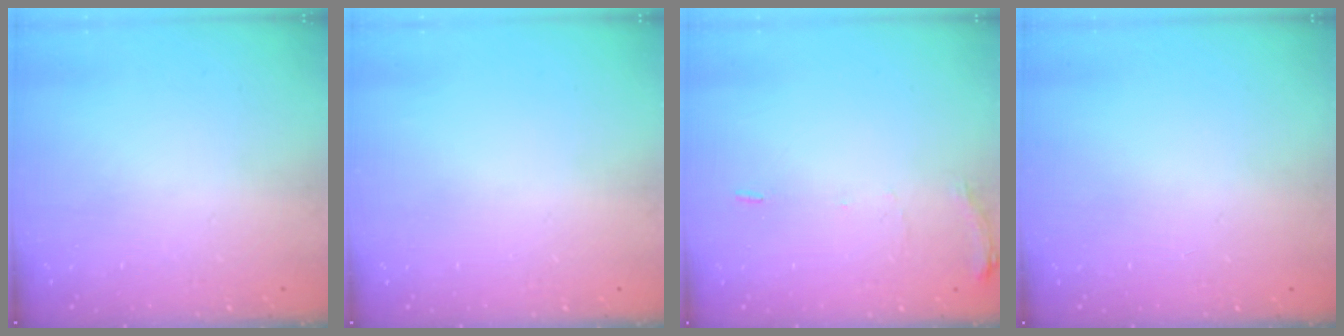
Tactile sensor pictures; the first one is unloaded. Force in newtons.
{"total": 0.0}
{"total": 5.7, "press": 5.7, "slide": 0.8}
{"total": 0.0}